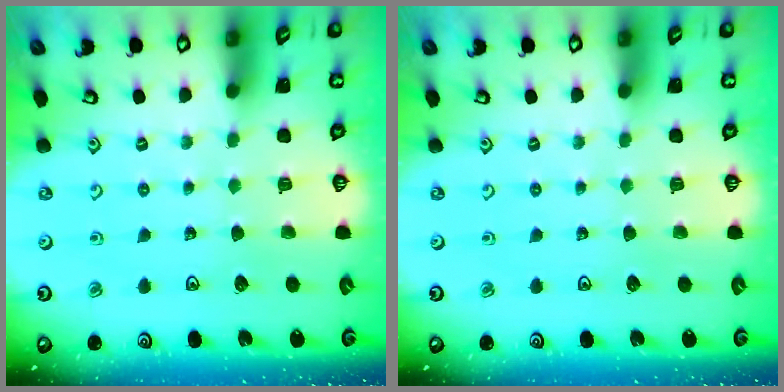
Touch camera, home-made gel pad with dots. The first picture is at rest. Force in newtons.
{"total": 0.0}